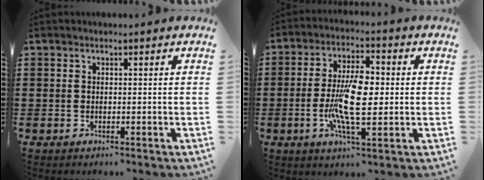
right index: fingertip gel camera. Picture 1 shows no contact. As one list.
[{"total": 9.8, "force": [-0.7, 3.7, 9.0], "torque": [-0.186, 0.000, -0.017]}]